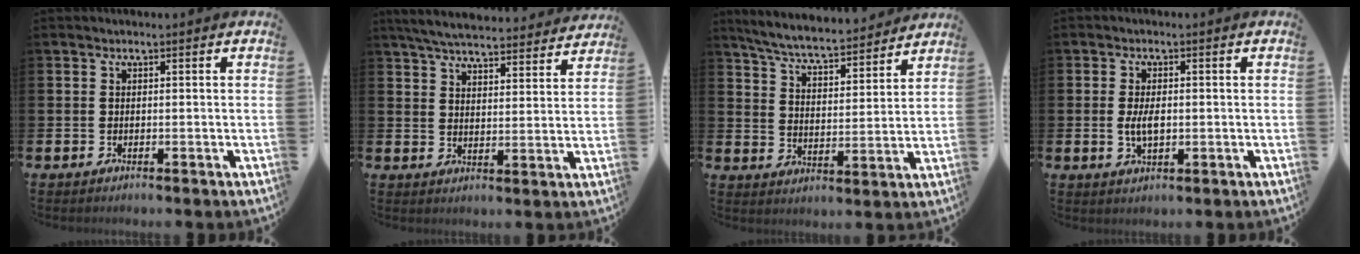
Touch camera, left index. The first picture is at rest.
{"total": 6.0, "force": [5.8, 0.8, 1.2], "torque": [-0.044, -0.039, 0.103]}
{"total": 6.4, "force": [6.1, 0.7, 1.8], "torque": [-0.067, -0.045, 0.105]}
{"total": 3.2, "force": [0.0, 1.7, 2.8], "torque": [-0.045, 0.001, -0.004]}